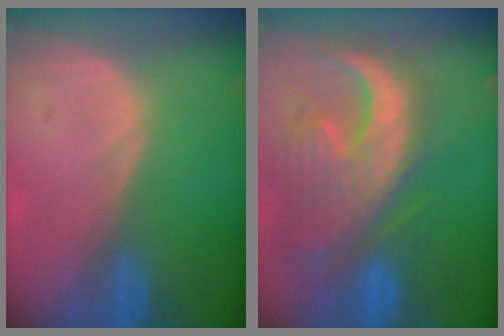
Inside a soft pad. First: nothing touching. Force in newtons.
{"total": 13.4, "press": 11.4, "slide": 7.0}